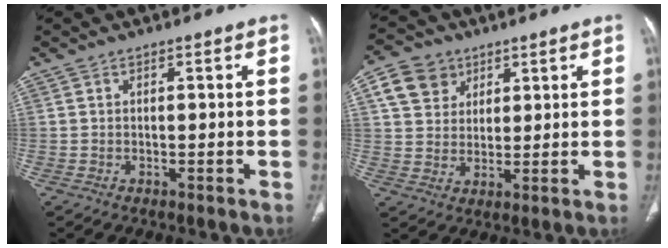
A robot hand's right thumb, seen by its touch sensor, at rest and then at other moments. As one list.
[{"total": 8.8, "force": [4.0, 7.1, 3.1], "torque": [-0.035, -0.006, 0.076]}]